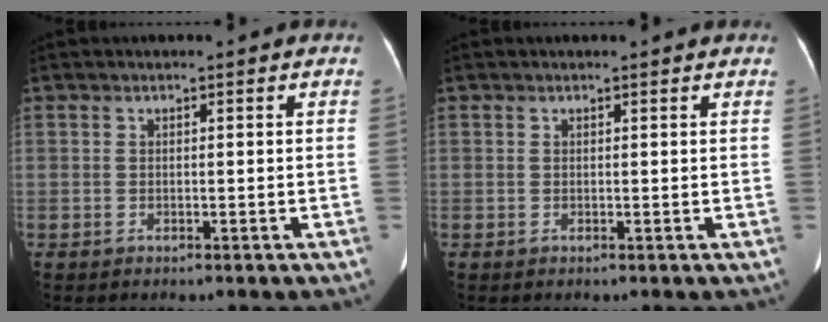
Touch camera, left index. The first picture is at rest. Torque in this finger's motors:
{"motor_torque": [-0.03, 0.11, -0.06, -0.01]}